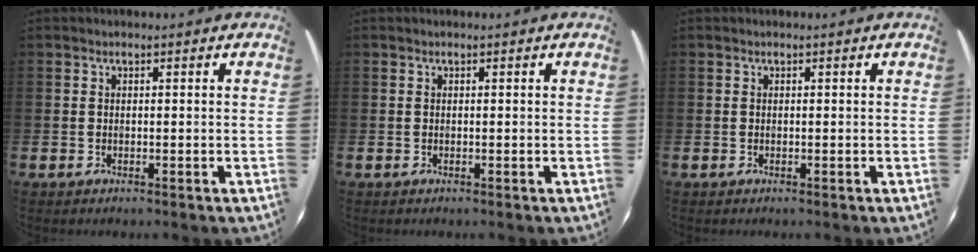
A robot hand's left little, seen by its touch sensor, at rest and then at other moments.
{"total": 0.0}
{"total": 0.0}